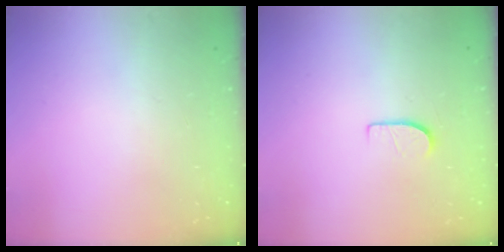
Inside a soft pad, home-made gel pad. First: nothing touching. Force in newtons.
{"total": 6.3, "press": 6.3, "slide": 0.7}